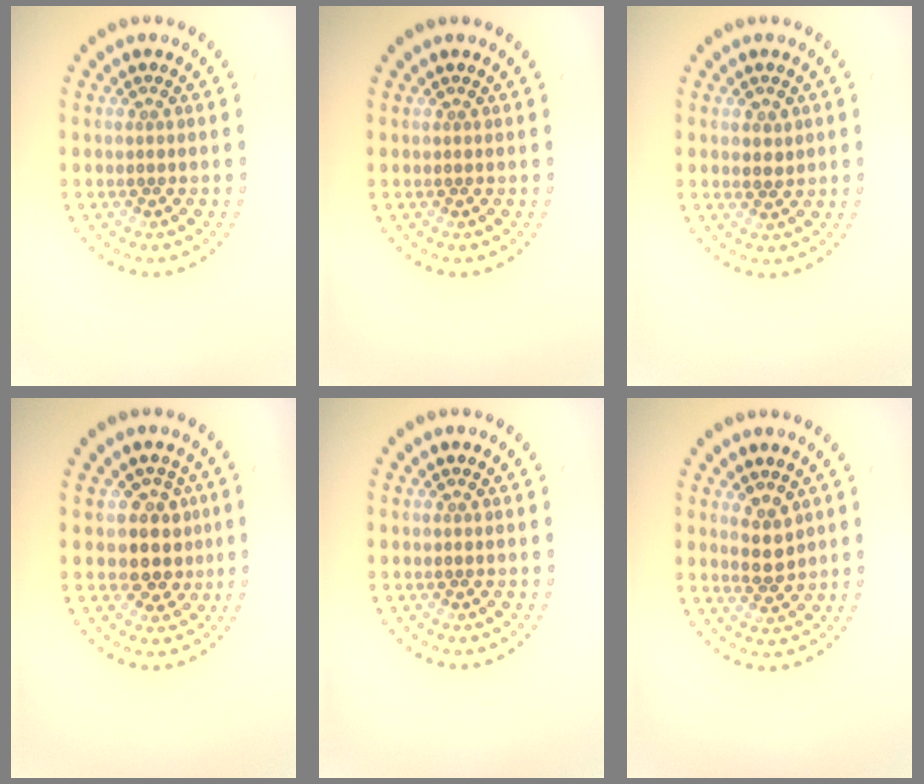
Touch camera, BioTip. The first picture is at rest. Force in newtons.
{"total": 0.0}
{"total": 0.8, "press": 0.8, "slide": 0.2}
{"total": 3.2, "press": 2.7, "slide": 1.6}
{"total": 0.0}
{"total": 2.2, "press": 2.1, "slide": 0.6}